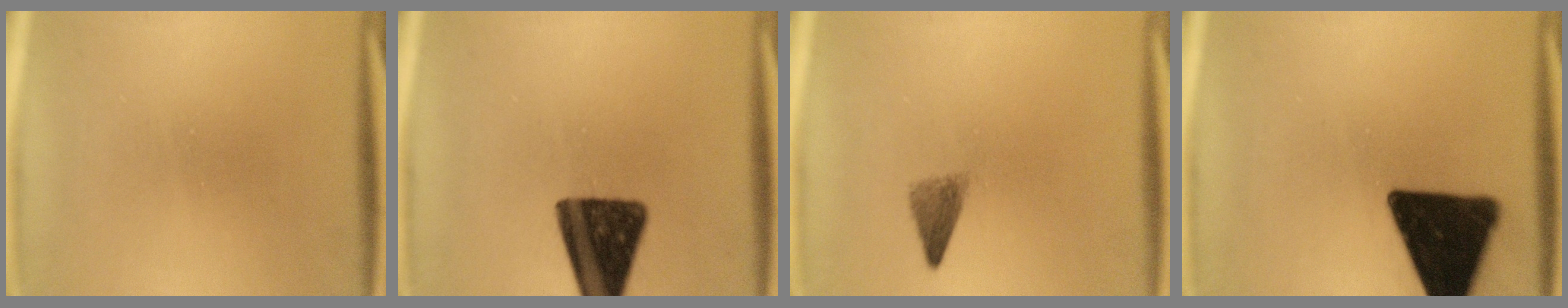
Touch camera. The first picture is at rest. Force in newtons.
{"total": 14.3}
{"total": 2.5}
{"total": 17.8}